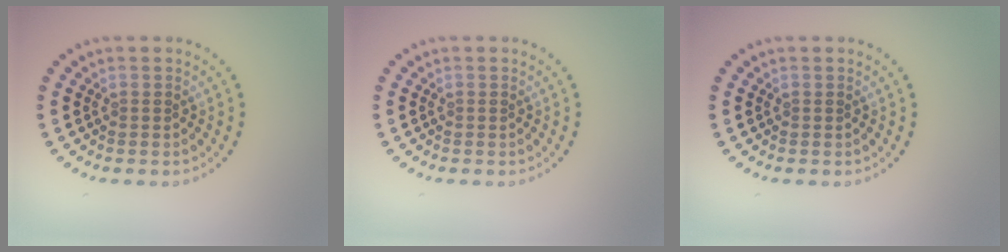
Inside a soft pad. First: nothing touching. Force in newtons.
{"total": 0.0}
{"total": 0.0}